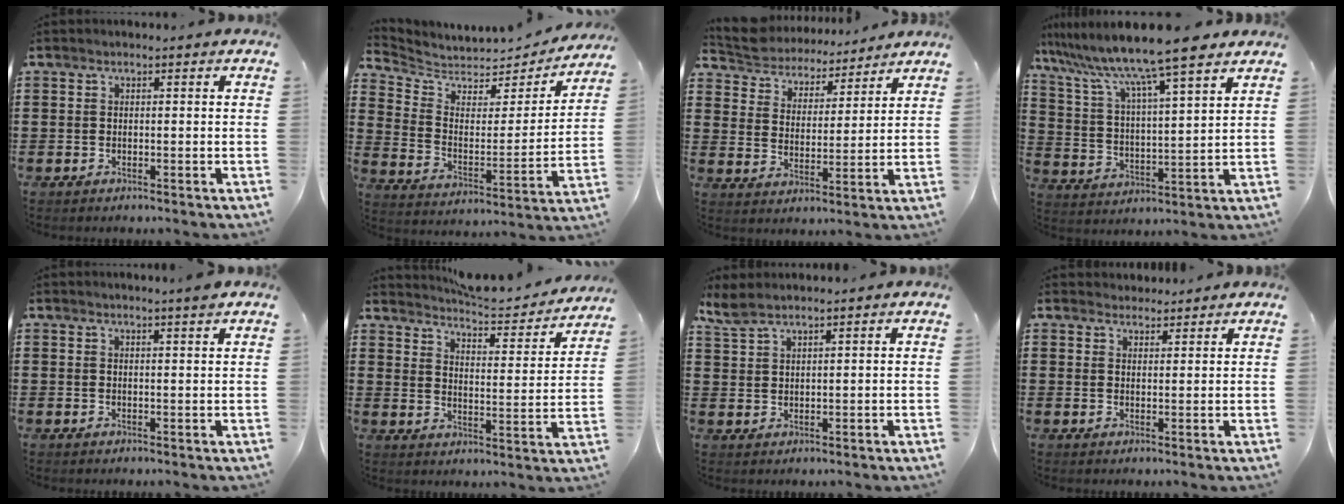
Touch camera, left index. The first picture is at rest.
{"total": 4.9, "force": [4.6, 1.8, 0.6], "torque": [-0.045, -0.039, 0.076]}
{"total": 5.5, "force": [5.5, 0.6, 0.0], "torque": [-0.034, -0.042, 0.093]}
{"total": 10.3, "force": [8.7, -0.3, 5.4], "torque": [-0.138, -0.050, 0.143]}
{"total": 1.7, "force": [1.4, -0.3, 0.9], "torque": [-0.019, -0.003, 0.027]}
{"total": 4.8, "force": [4.7, 0.2, 0.8], "torque": [-0.027, -0.043, 0.074]}
{"total": 2.9, "force": [2.5, 0.6, 1.3], "torque": [-0.034, -0.001, 0.047]}
{"total": 2.1, "force": [2.1, 0.6, -0.1], "torque": [-0.004, 0.002, 0.040]}